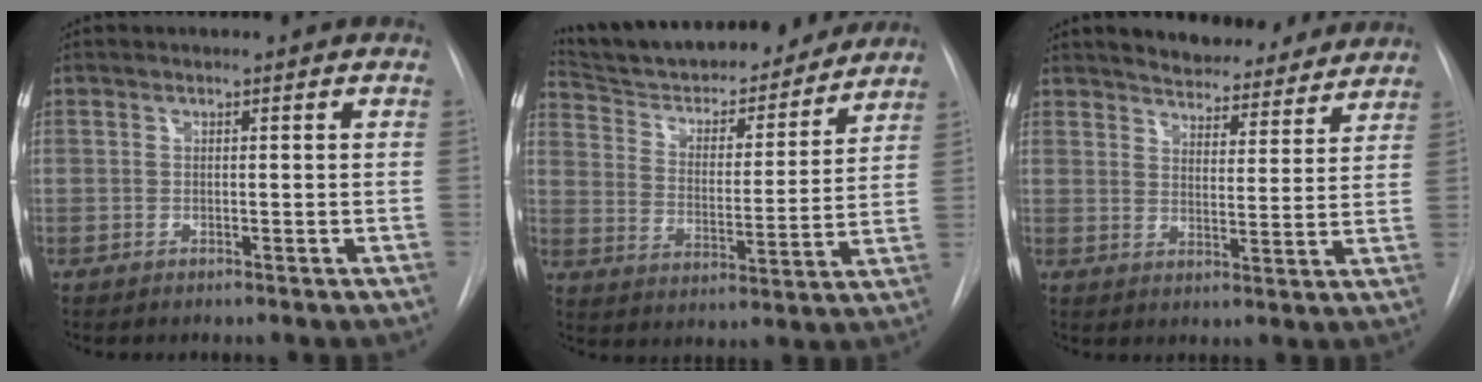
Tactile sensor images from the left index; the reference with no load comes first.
{"total": 21.7, "force": [19.9, 4.8, 7.3], "torque": [-0.113, -0.003, 0.295]}
{"total": 13.2, "force": [12.3, 3.5, 3.2], "torque": [-0.024, -0.012, 0.156]}